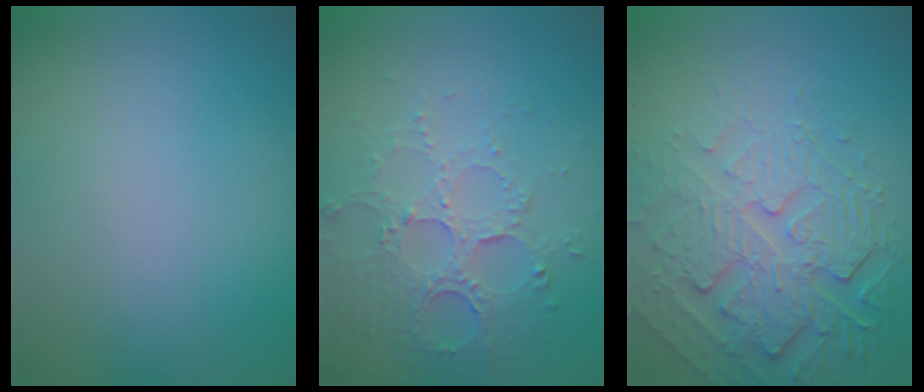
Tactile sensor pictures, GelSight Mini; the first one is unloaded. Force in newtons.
{"total": 5.3, "press": 3.8, "slide": 3.7}
{"total": 7.2, "press": 5.2, "slide": 5.0}